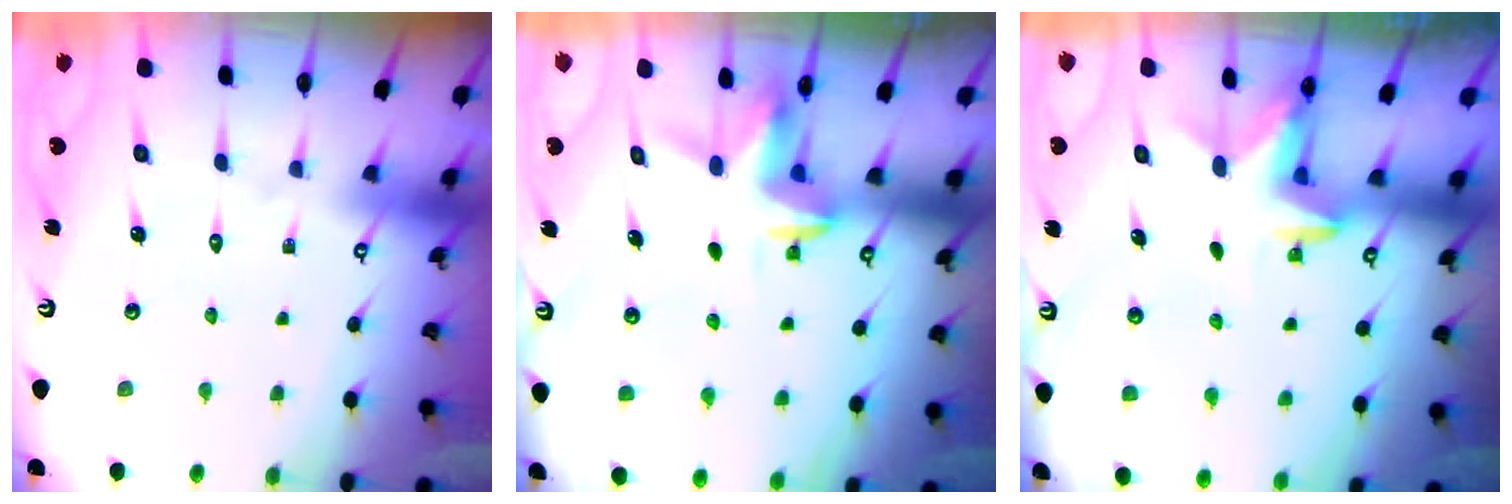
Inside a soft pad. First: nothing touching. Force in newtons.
{"total": 3.6, "press": 3.6, "slide": 0.2}
{"total": 2.9, "press": 2.9, "slide": 0.5}